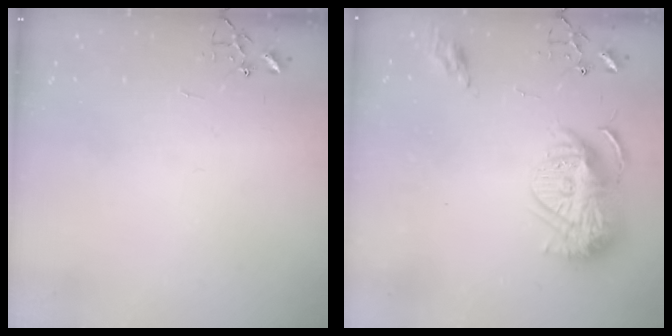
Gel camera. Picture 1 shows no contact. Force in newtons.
{"total": 15.1, "press": 15.0, "slide": 1.2}